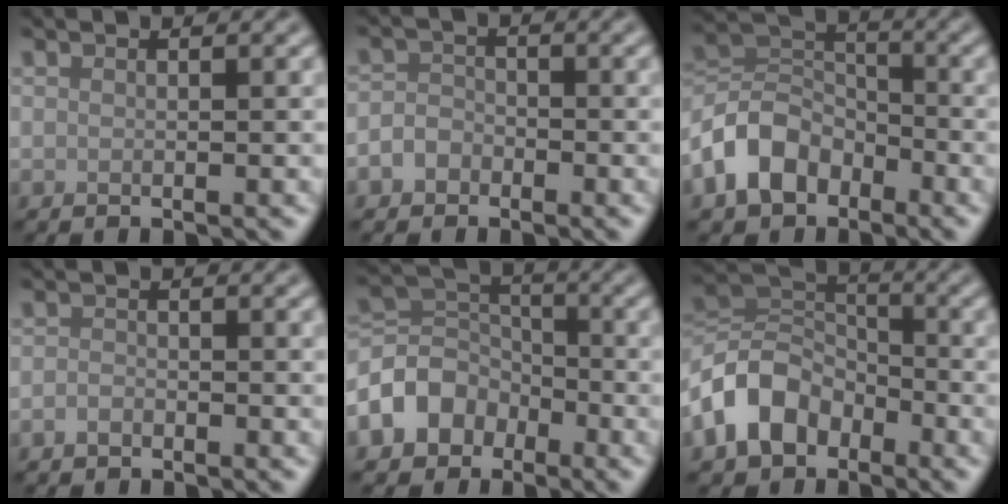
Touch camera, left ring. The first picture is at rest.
{"total": 2.1, "force": [-1.1, 1.6, 0.7], "torque": [-0.010, 0.005, -0.026]}
{"total": 6.6, "force": [-3.6, 4.6, 3.1], "torque": [-0.060, 0.004, -0.084]}
{"total": 1.1, "force": [-0.8, 0.7, 0.4], "torque": [-0.008, 0.002, -0.017]}
{"total": 5.7, "force": [-3.0, 4.3, 2.2], "torque": [-0.038, 0.008, -0.072]}
{"total": 7.2, "force": [-3.9, 5.1, 3.3], "torque": [-0.063, 0.005, -0.088]}